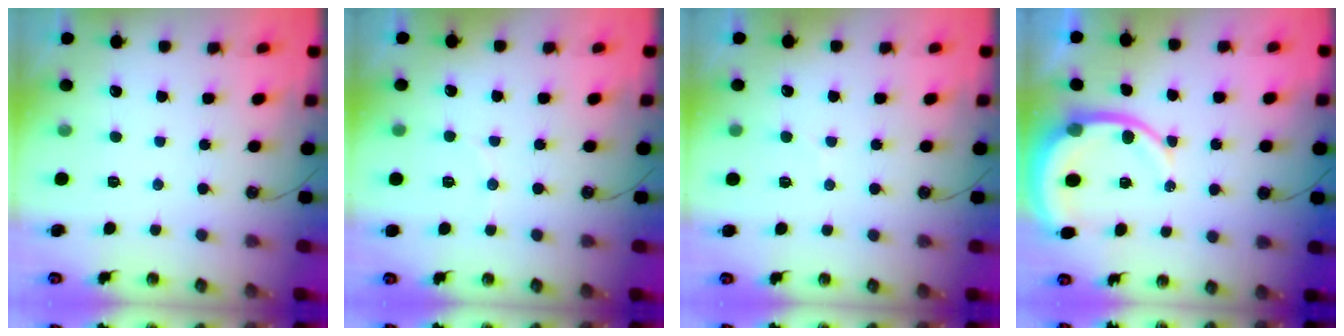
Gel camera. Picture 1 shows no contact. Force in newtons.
{"total": 5.1, "press": 4.8, "slide": 1.8}
{"total": 4.8, "press": 4.8, "slide": 0.4}
{"total": 8.2, "press": 8.2, "slide": 0.9}